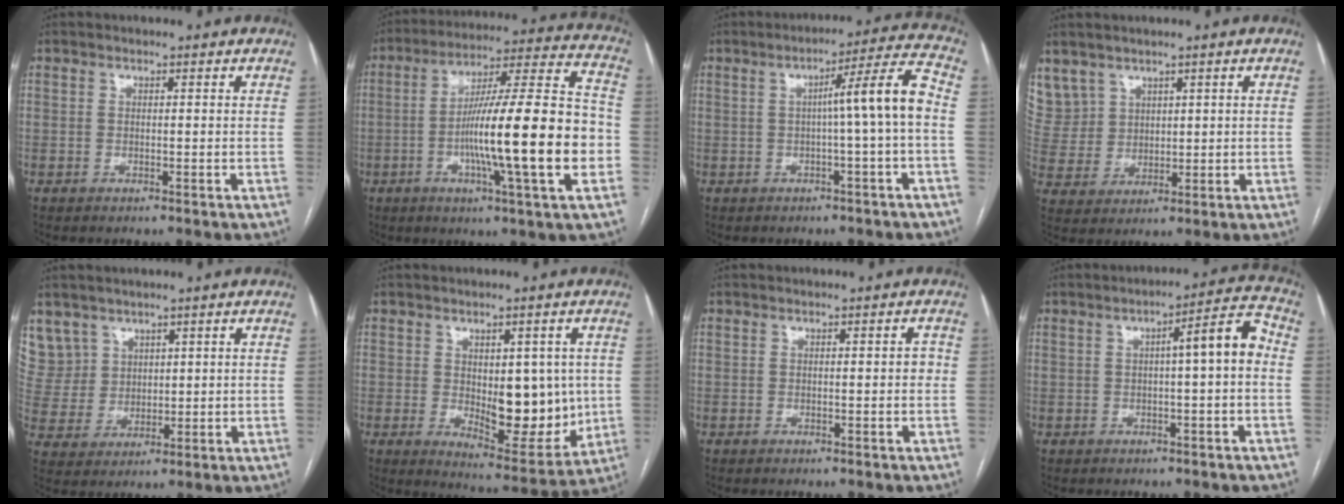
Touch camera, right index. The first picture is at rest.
{"total": 21.7, "force": [-4.5, 0.7, 21.2], "torque": [-0.322, 0.007, -0.075]}
{"total": 8.3, "force": [-0.6, -0.7, 8.2], "torque": [-0.115, 0.021, -0.010]}
{"total": 9.9, "force": [6.1, 7.7, 1.4], "torque": [-0.055, 0.027, 0.152]}
{"total": 9.3, "force": [5.8, 7.2, 0.4], "torque": [-0.020, 0.024, 0.136]}
{"total": 11.8, "force": [0.0, 5.4, 10.5], "torque": [-0.135, -0.010, 0.018]}
{"total": 1.7, "force": [0.0, 0.6, 1.5], "torque": [-0.018, 0.009, 0.001]}
{"total": 7.0, "force": [0.3, 0.8, 7.0], "torque": [-0.095, 0.024, -0.001]}